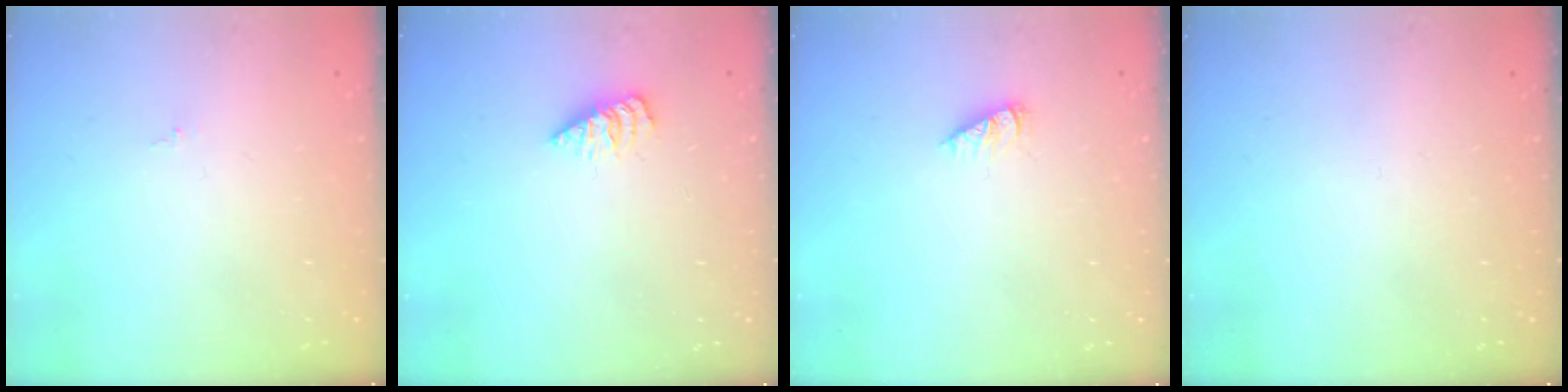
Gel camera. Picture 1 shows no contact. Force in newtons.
{"total": 2.3, "press": 2.2, "slide": 0.4}
{"total": 3.4, "press": 3.4, "slide": 0.4}
{"total": 0.0}